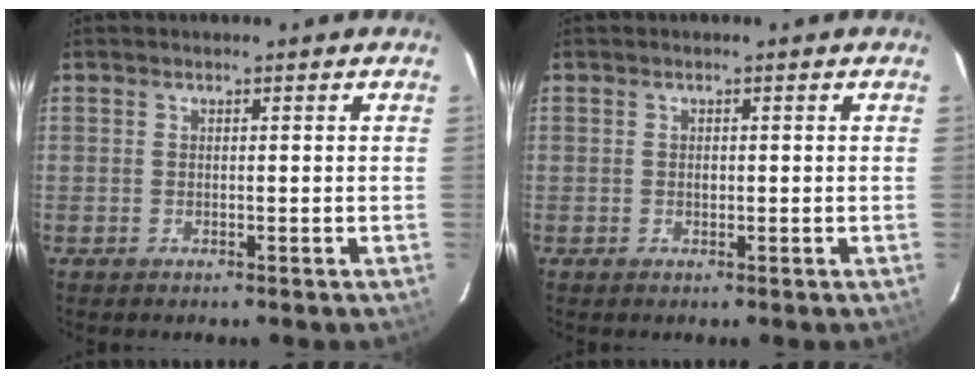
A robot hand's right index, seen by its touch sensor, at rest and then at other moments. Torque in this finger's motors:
{"motor_torque": [0.18, -0.03, 0.08, 0.02]}